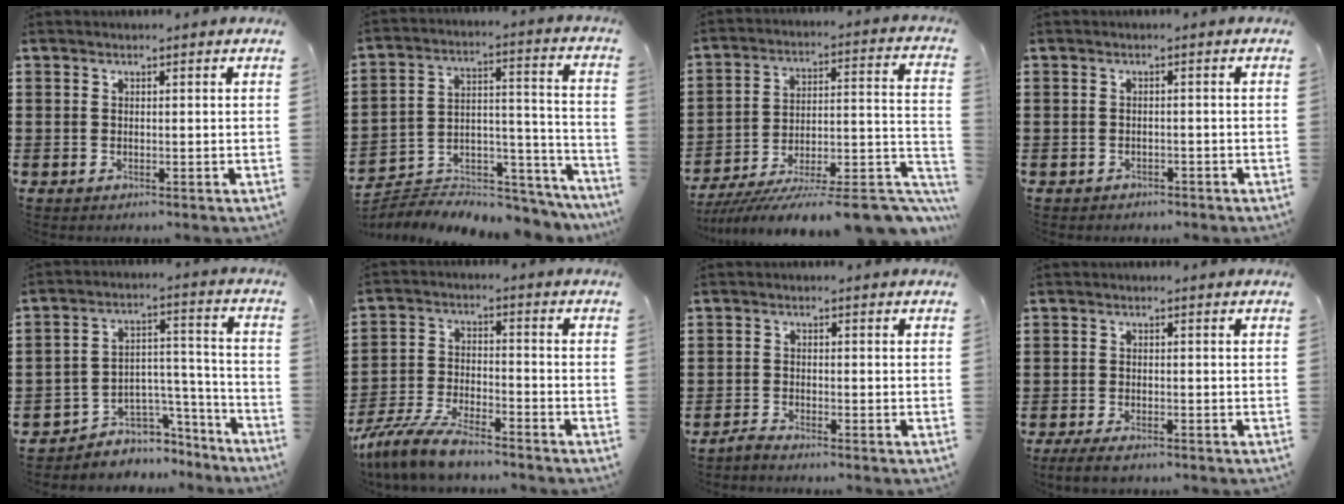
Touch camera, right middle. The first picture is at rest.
{"total": 5.3, "force": [-5.2, 1.2, 0.1], "torque": [0.002, 0.005, -0.106]}
{"total": 11.2, "force": [-9.6, 0.6, 5.8], "torque": [-0.064, 0.018, -0.176]}
{"total": 1.0, "force": [-0.9, 0.4, -0.1], "torque": [-0.002, 0.002, -0.021]}
{"total": 4.7, "force": [-3.9, 2.7, 0.2], "torque": [-0.014, 0.006, -0.079]}
{"total": 7.4, "force": [-6.8, 0.7, 2.8], "torque": [-0.073, -0.003, -0.135]}
{"total": 1.4, "force": [-1.3, 0.0, 0.5], "torque": [-0.018, -0.004, -0.028]}
{"total": 2.2, "force": [-1.6, 0.5, 1.3], "torque": [-0.030, 0.000, -0.034]}